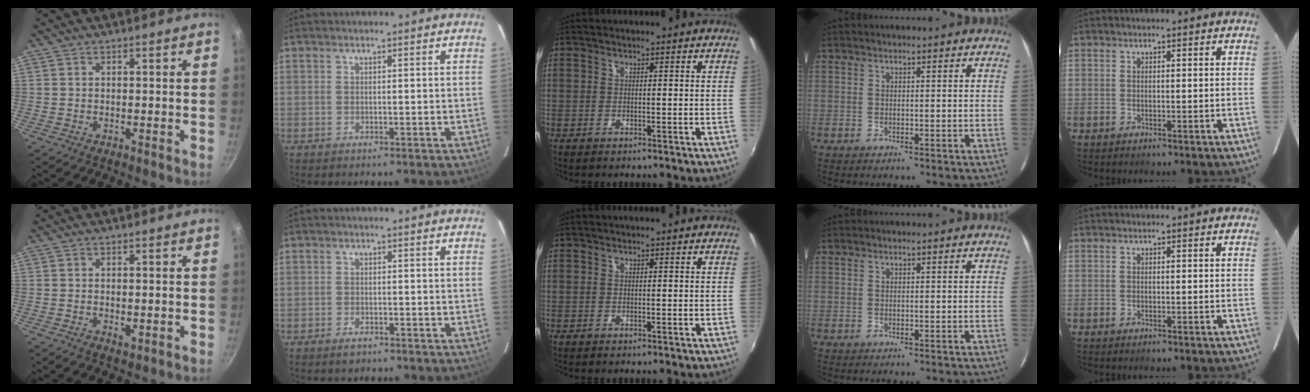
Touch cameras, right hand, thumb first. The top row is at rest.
{"thumb": {"total": 2.2, "force": [-0.5, 1.1, 1.9], "torque": [-0.028, -0.005, -0.006]}, "index": {"total": 2.1, "force": [-1.7, 0.9, 0.8], "torque": [-0.023, 0.001, -0.030]}}